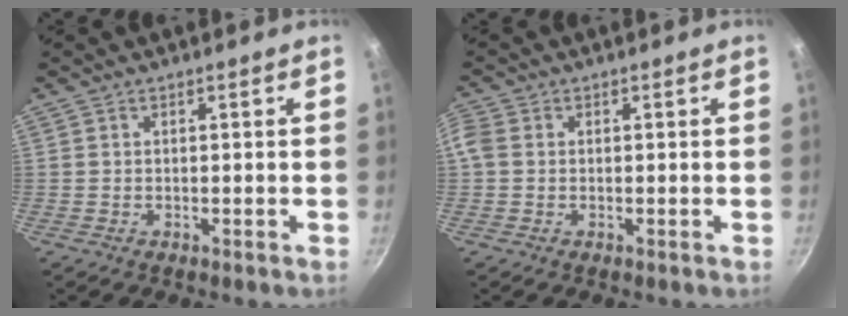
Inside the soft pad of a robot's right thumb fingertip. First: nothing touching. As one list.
[{"total": 2.8, "force": [0.2, 2.4, 1.5], "torque": [-0.033, 0.007, -0.003]}]